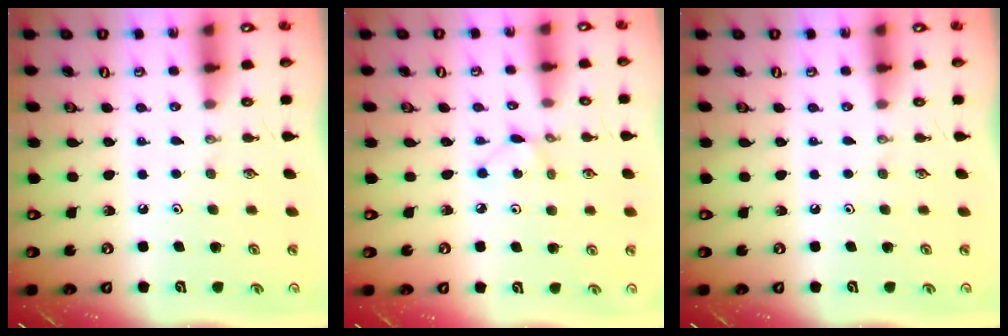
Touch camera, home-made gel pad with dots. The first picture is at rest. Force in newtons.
{"total": 3.2, "press": 3.2, "slide": 0.2}
{"total": 0.0}